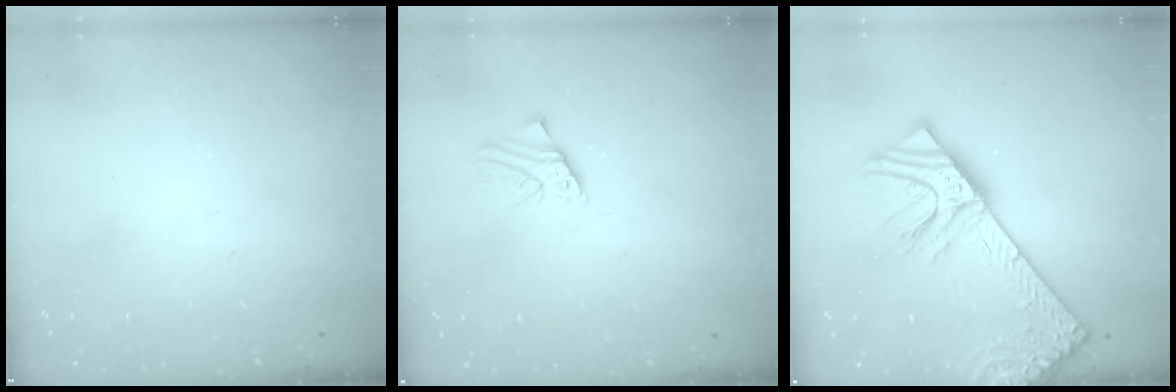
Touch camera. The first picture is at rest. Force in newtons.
{"total": 1.8, "press": 1.8, "slide": 0.1}
{"total": 15.1, "press": 14.7, "slide": 3.2}